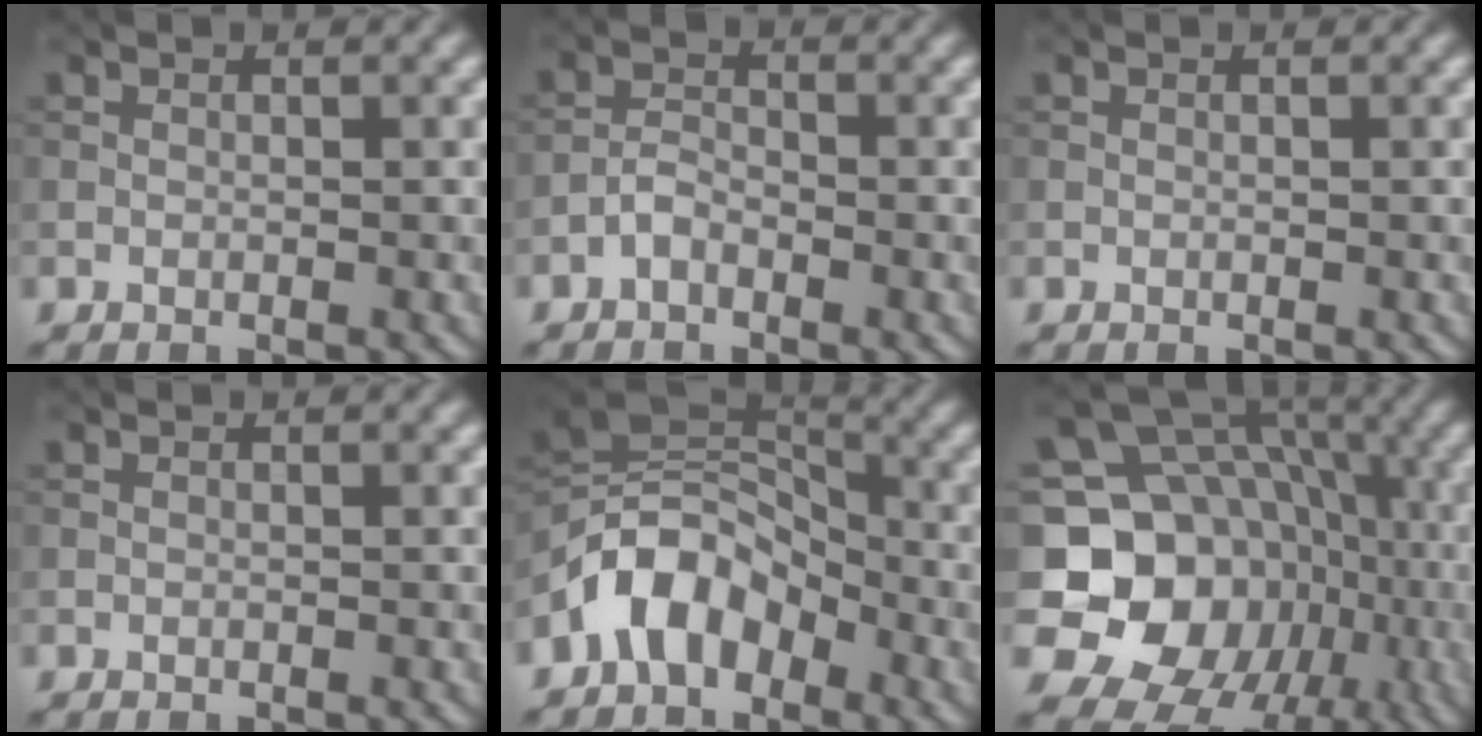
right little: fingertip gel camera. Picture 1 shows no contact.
{"total": 1.7, "force": [-1.1, 0.9, 0.9], "torque": [-0.017, 0.006, -0.027]}
{"total": 0.0}
{"total": 0.0}
{"total": 6.8, "force": [-3.8, 4.2, 3.8], "torque": [-0.059, 0.011, -0.087]}
{"total": 14.9, "force": [-3.2, 12.8, 6.9], "torque": [-0.142, -0.015, -0.071]}